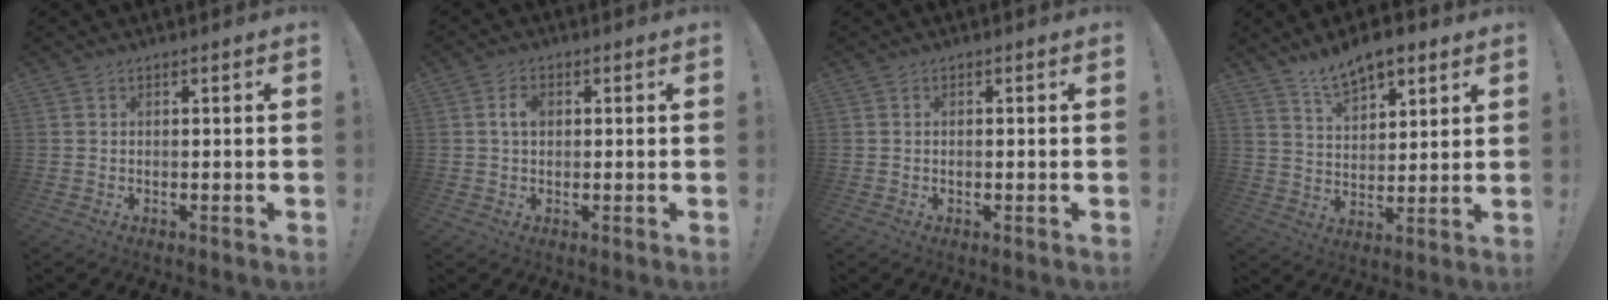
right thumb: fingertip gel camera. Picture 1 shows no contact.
{"total": 3.1, "force": [0.5, 2.0, 2.4], "torque": [-0.040, 0.004, 0.005]}
{"total": 0.0}
{"total": 9.7, "force": [7.4, 4.6, 4.5], "torque": [-0.075, -0.040, 0.138]}